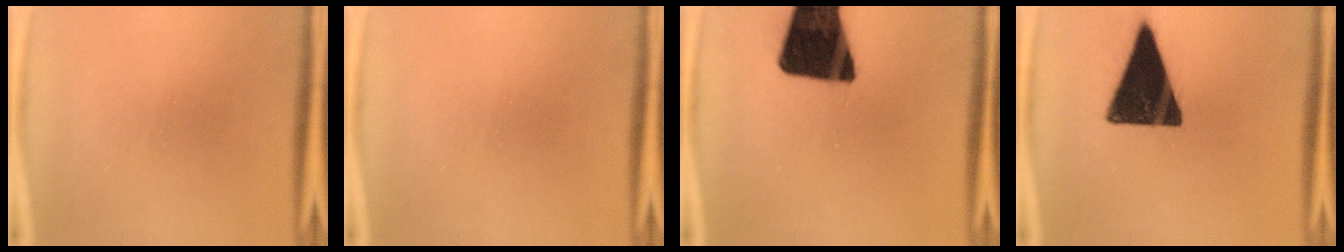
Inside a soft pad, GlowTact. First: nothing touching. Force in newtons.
{"total": 0.0}
{"total": 19.9}
{"total": 17.6}